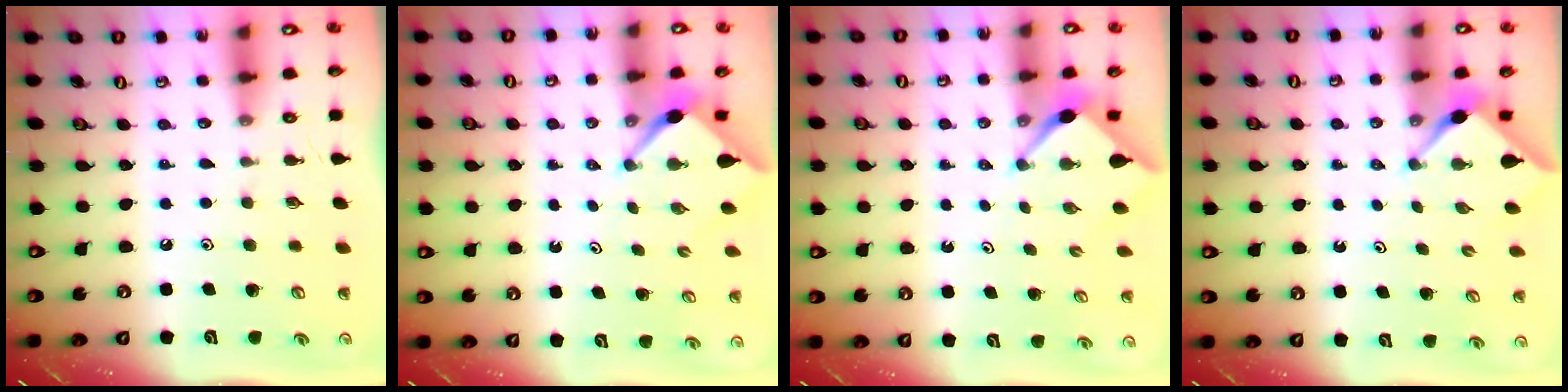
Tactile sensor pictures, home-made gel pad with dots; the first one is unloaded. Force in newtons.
{"total": 2.4, "press": 2.4, "slide": 0.1}
{"total": 2.6, "press": 2.6, "slide": 0.3}
{"total": 2.9, "press": 2.9, "slide": 0.4}